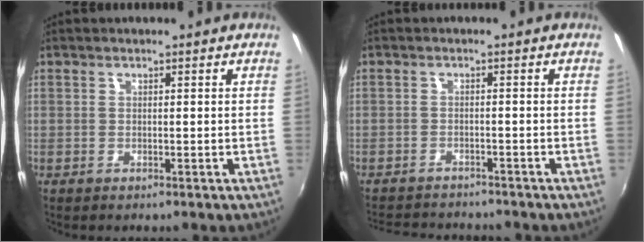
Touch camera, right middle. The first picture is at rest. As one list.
[{"total": 8.1, "force": [-7.5, 2.2, 2.1], "torque": [-0.061, -0.006, -0.116]}]